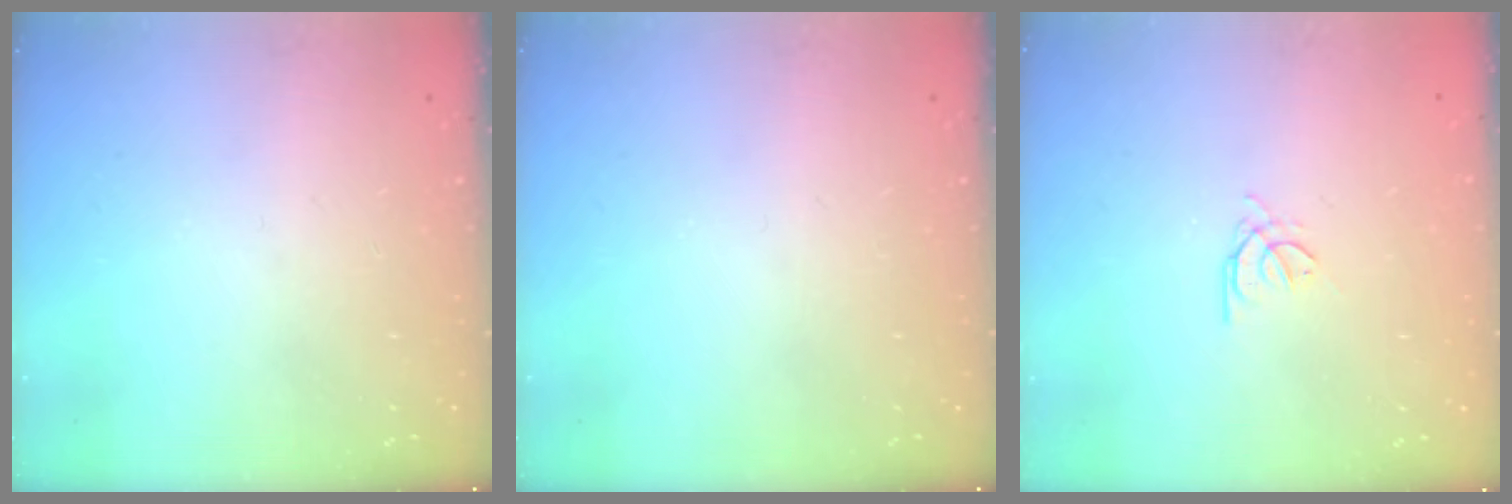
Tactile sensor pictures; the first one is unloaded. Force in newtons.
{"total": 0.0}
{"total": 1.4, "press": 1.3, "slide": 0.3}